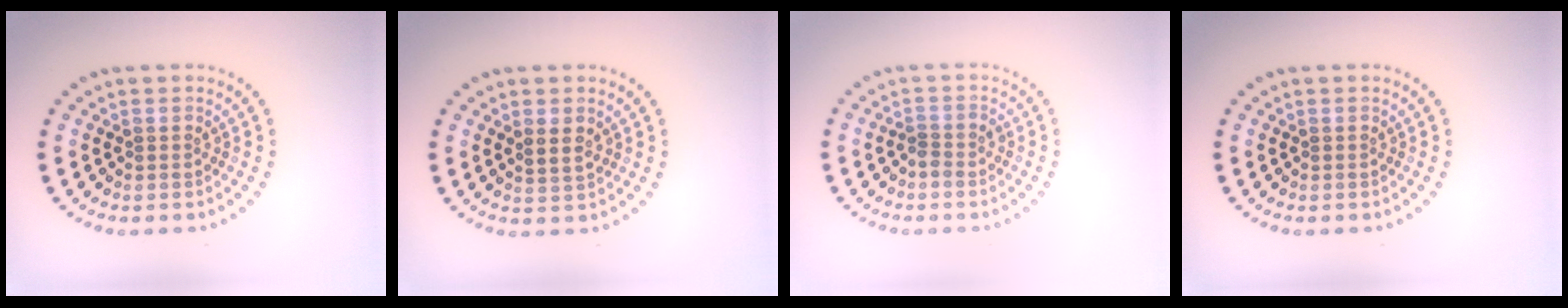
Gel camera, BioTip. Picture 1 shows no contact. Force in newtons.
{"total": 1.5, "press": 1.4, "slide": 0.7}
{"total": 1.0, "press": 0.8, "slide": 0.6}
{"total": 0.0}